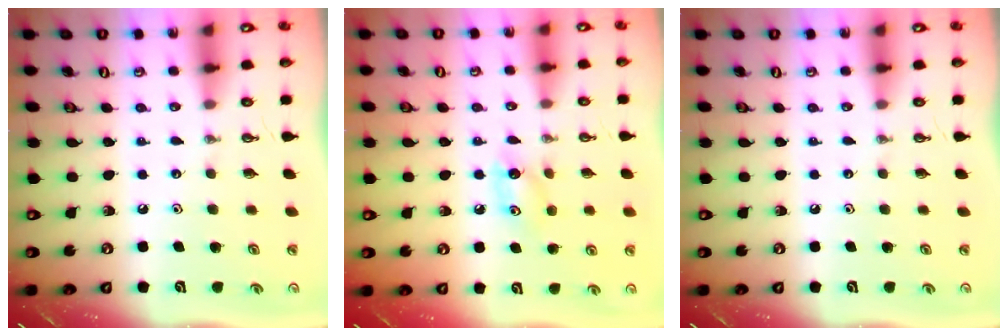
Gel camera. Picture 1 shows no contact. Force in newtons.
{"total": 6.1, "press": 6.0, "slide": 0.8}
{"total": 0.0}